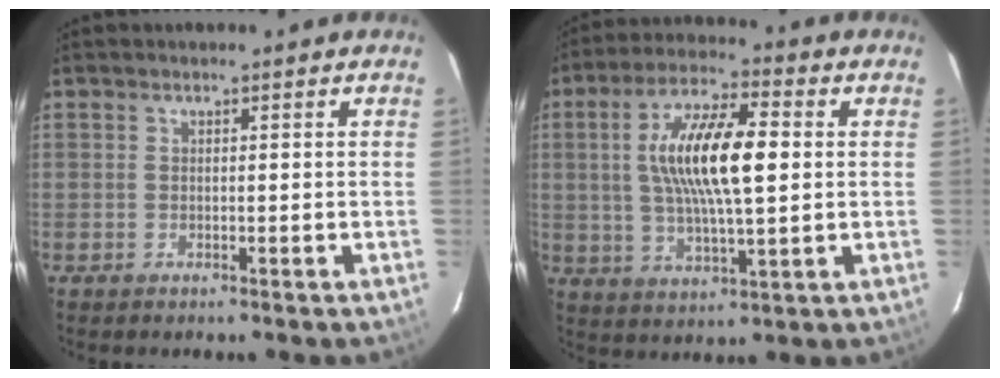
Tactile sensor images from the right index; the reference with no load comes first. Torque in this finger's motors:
{"motor_torque": [0.63, 0.04, 1.05, 0.21]}